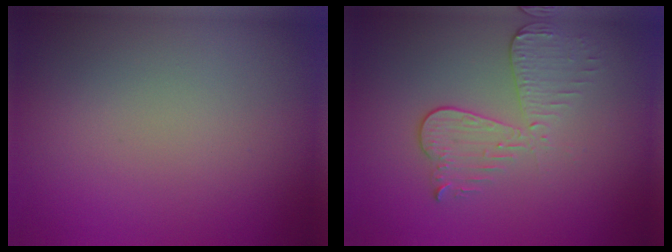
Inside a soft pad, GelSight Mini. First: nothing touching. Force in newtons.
{"total": 3.4, "press": 3.0, "slide": 1.5}